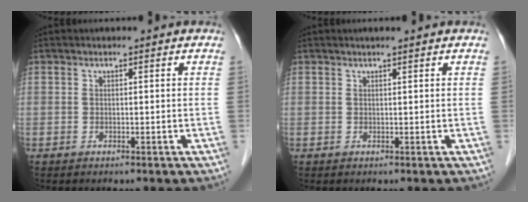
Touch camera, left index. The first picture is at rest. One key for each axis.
{"total": 1.5, "fx": 1.2, "fy": -0.1, "fz": 0.9, "tx": -0.012, "ty": 0.011, "tz": 0.021}